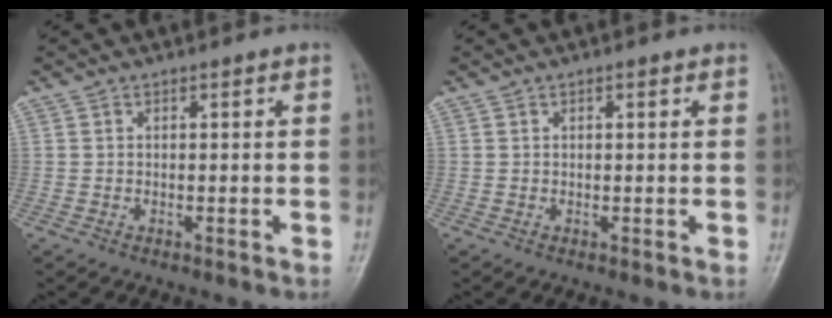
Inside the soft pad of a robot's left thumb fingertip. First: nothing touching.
{"total": 0.7, "force": [0.4, 0.3, 0.5], "torque": [-0.009, 0.000, 0.004]}